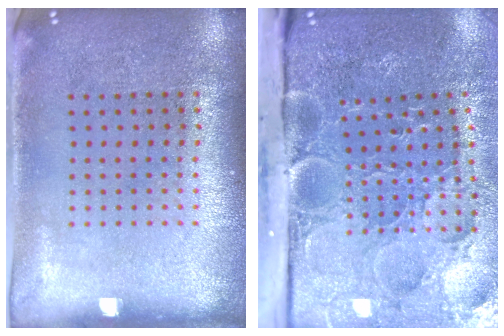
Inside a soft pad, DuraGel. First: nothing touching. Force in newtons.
{"total": 4.9, "press": 4.1, "slide": 2.7}